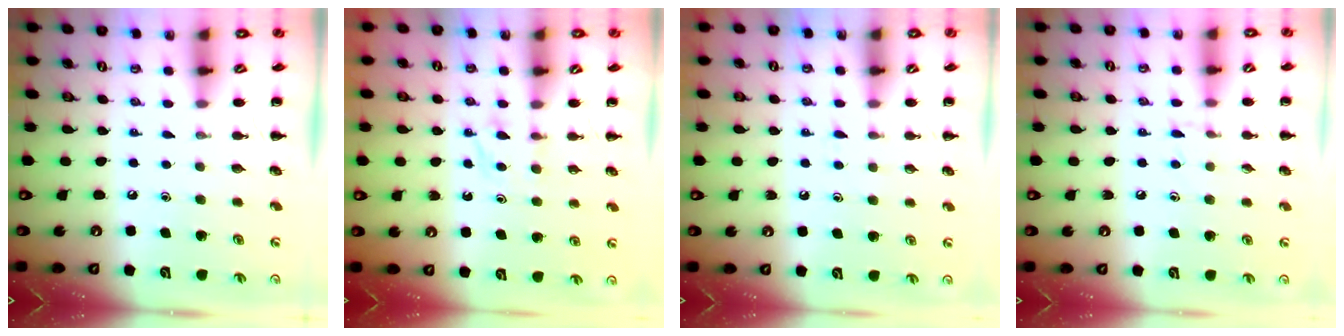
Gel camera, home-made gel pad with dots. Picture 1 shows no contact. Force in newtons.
{"total": 4.1, "press": 3.8, "slide": 1.5}
{"total": 3.0, "press": 2.7, "slide": 1.2}
{"total": 6.8, "press": 6.6, "slide": 1.8}